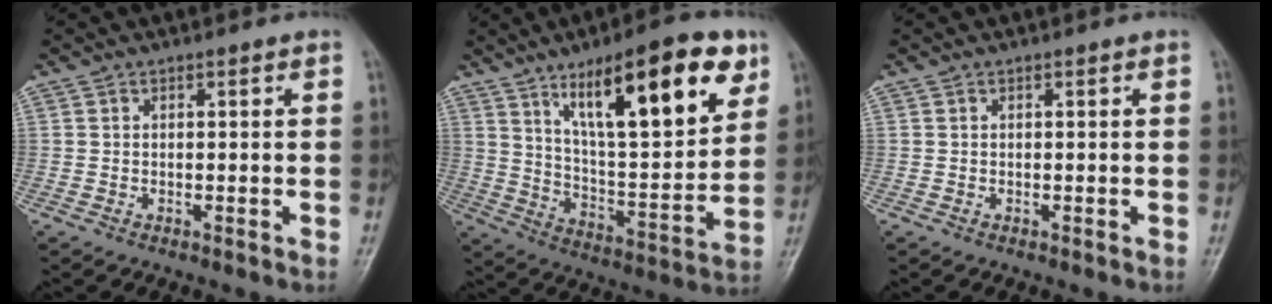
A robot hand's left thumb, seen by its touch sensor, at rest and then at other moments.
{"total": 23.0, "force": [12.0, 7.1, 18.3], "torque": [-0.241, -0.041, 0.198]}
{"total": 0.0}